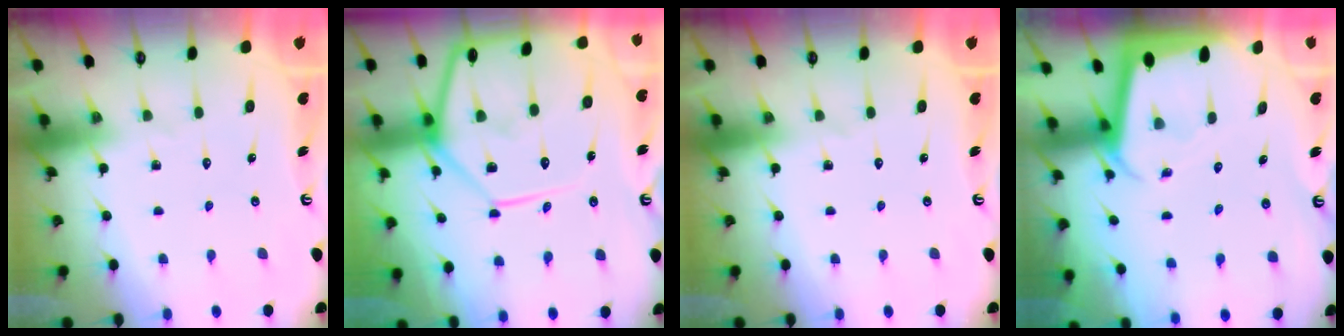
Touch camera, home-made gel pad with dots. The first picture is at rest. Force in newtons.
{"total": 15.0, "press": 15.0, "slide": 1.5}
{"total": 0.0}
{"total": 2.0, "press": 2.0, "slide": 0.2}